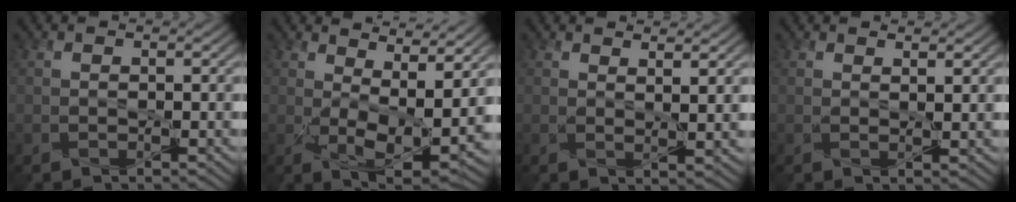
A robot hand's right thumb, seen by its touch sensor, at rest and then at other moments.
{"total": 9.7, "force": [4.3, 3.5, 7.9], "torque": [-0.148, -0.011, 0.078]}
{"total": 2.8, "force": [2.1, 0.3, 1.8], "torque": [-0.034, -0.003, 0.044]}
{"total": 1.5, "force": [1.2, 0.1, 0.9], "torque": [-0.020, -0.003, 0.029]}